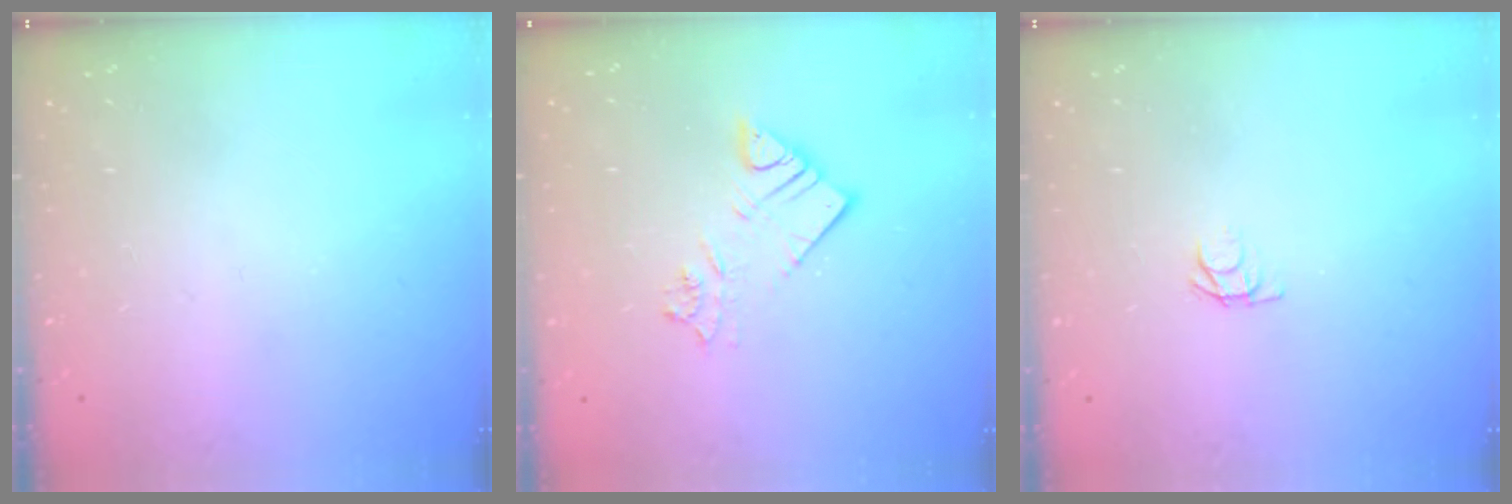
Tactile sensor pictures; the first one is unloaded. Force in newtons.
{"total": 6.6, "press": 6.6, "slide": 0.2}
{"total": 2.7, "press": 2.7, "slide": 0.3}